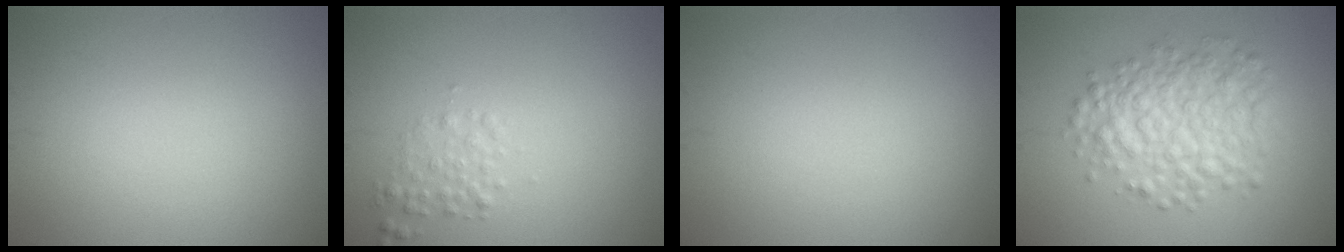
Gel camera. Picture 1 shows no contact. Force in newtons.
{"total": 1.5, "press": 1.5, "slide": 0.0}
{"total": 0.0}
{"total": 5.4, "press": 5.4, "slide": 0.1}